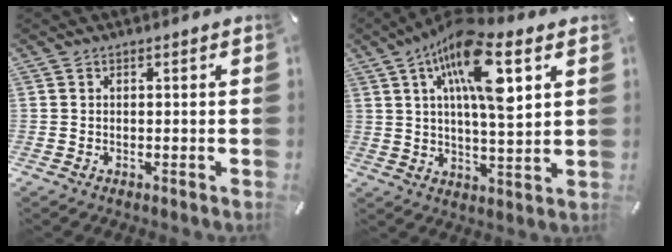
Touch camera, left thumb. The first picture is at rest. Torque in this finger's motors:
{"motor_torque": [0.55, 1.15, 1.62, -1.16, 0.56]}